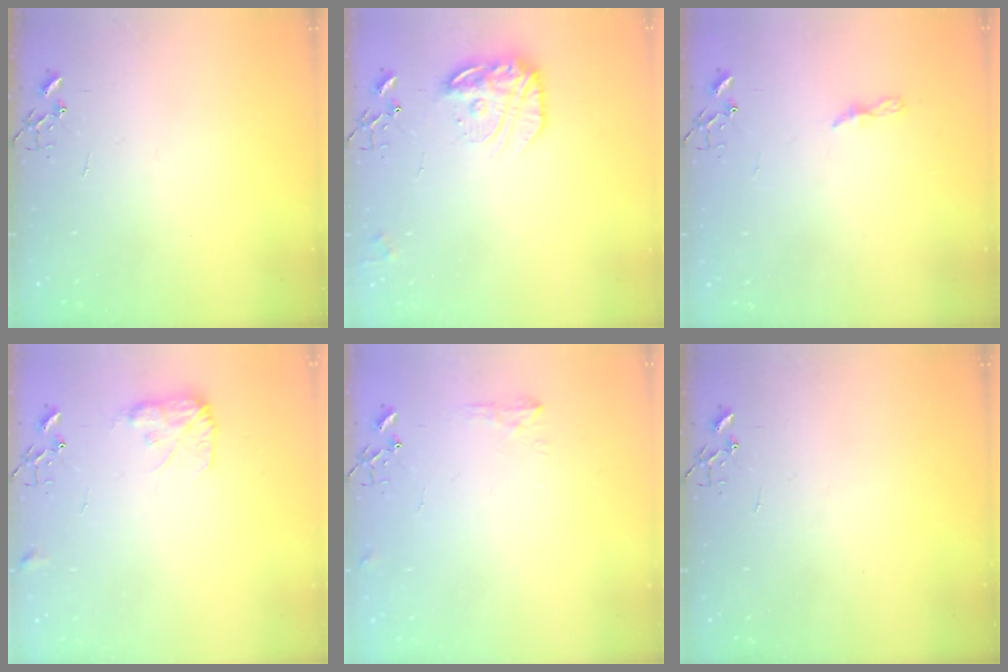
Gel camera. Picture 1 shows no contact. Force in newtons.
{"total": 16.4, "press": 16.3, "slide": 1.3}
{"total": 3.7, "press": 3.7, "slide": 0.4}
{"total": 9.2, "press": 9.2, "slide": 0.3}
{"total": 6.4, "press": 6.3, "slide": 0.8}
{"total": 0.0}